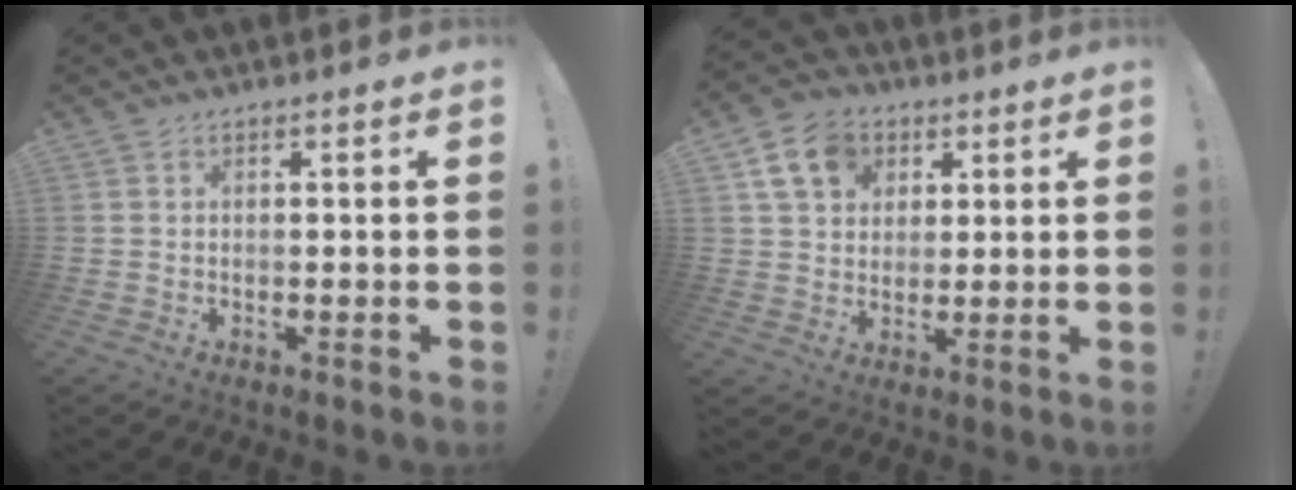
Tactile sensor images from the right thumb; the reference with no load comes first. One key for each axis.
{"total": 11.4, "fx": 5.0, "fy": 9.0, "fz": 4.9, "tx": -0.071, "ty": -0.017, "tz": 0.099}